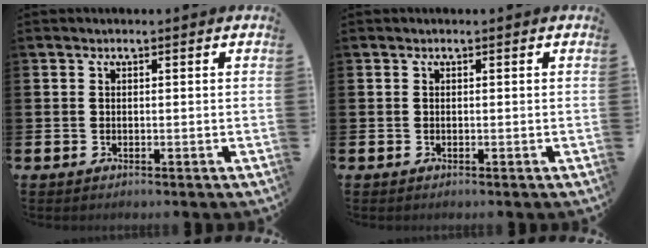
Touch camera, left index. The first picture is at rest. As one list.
[{"total": 0.0}]